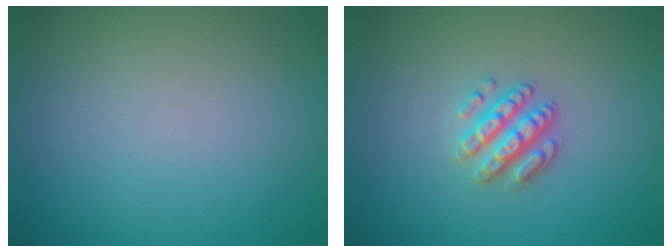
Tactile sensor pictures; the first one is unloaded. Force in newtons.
{"total": 3.0, "press": 2.6, "slide": 1.5}